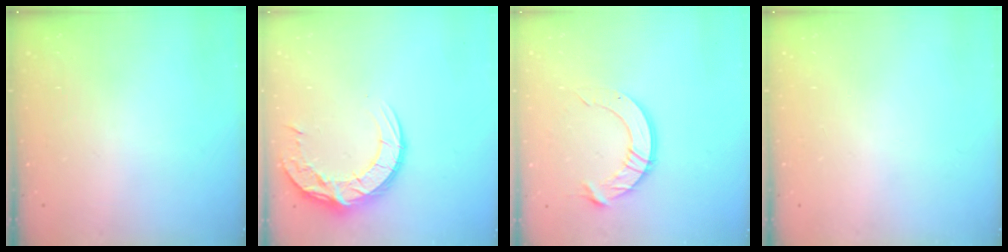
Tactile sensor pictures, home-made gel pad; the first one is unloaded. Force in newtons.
{"total": 13.7, "press": 13.6, "slide": 1.1}
{"total": 12.6, "press": 12.6, "slide": 1.3}
{"total": 0.0}